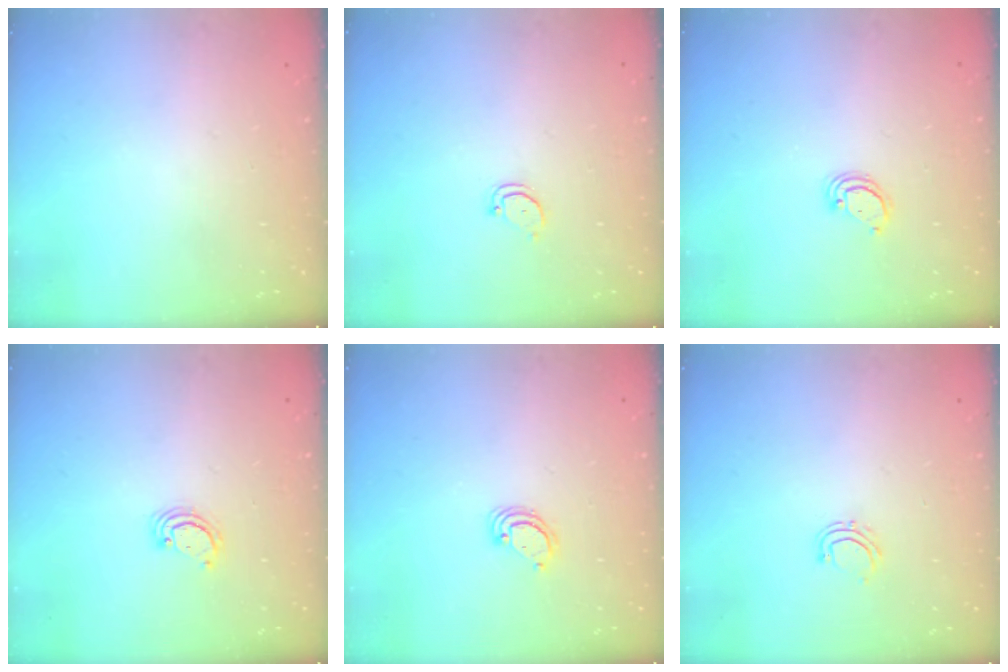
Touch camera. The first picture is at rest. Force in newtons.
{"total": 2.5, "press": 2.5, "slide": 0.3}
{"total": 2.8, "press": 2.8, "slide": 0.2}
{"total": 2.6, "press": 2.6, "slide": 0.3}
{"total": 4.1, "press": 4.1, "slide": 0.2}
{"total": 5.0, "press": 4.9, "slide": 0.7}